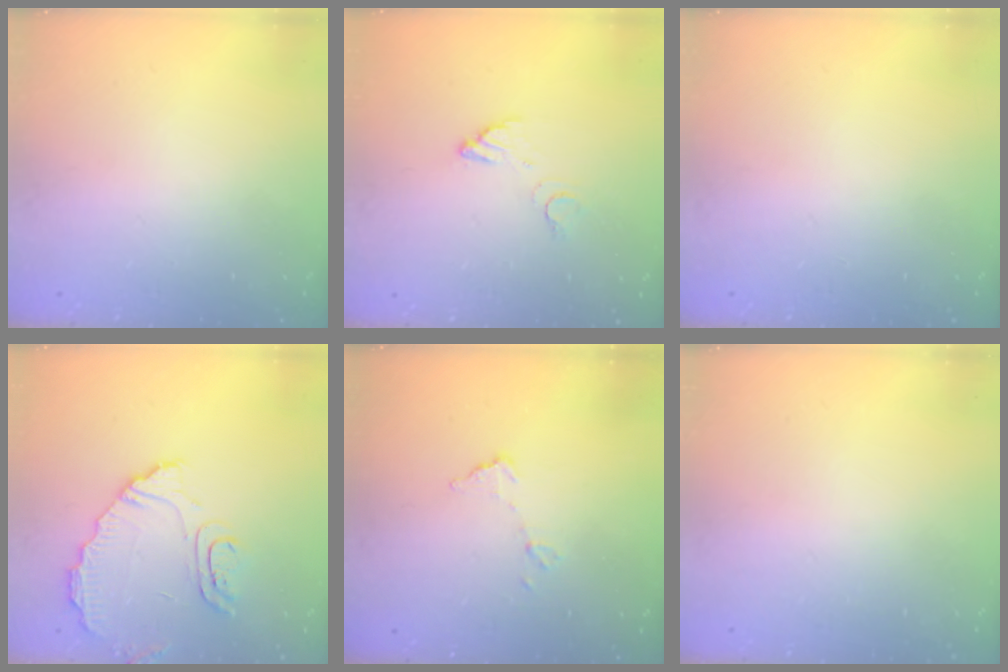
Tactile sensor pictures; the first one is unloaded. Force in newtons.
{"total": 3.7, "press": 3.7, "slide": 0.2}
{"total": 0.0}
{"total": 9.5, "press": 9.5, "slide": 0.4}
{"total": 6.3, "press": 6.3, "slide": 0.4}
{"total": 0.0}